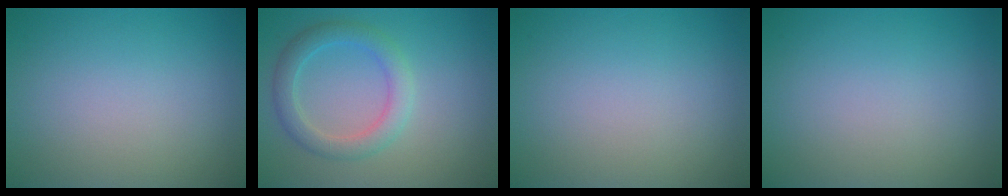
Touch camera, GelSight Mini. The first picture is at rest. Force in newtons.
{"total": 3.1, "press": 3.1, "slide": 0.0}
{"total": 0.0}
{"total": 0.0}